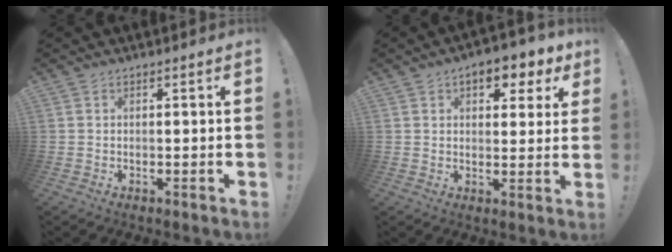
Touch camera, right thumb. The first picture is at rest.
{"total": 7.3, "force": [3.6, 4.3, 4.7], "torque": [-0.051, -0.017, 0.060]}